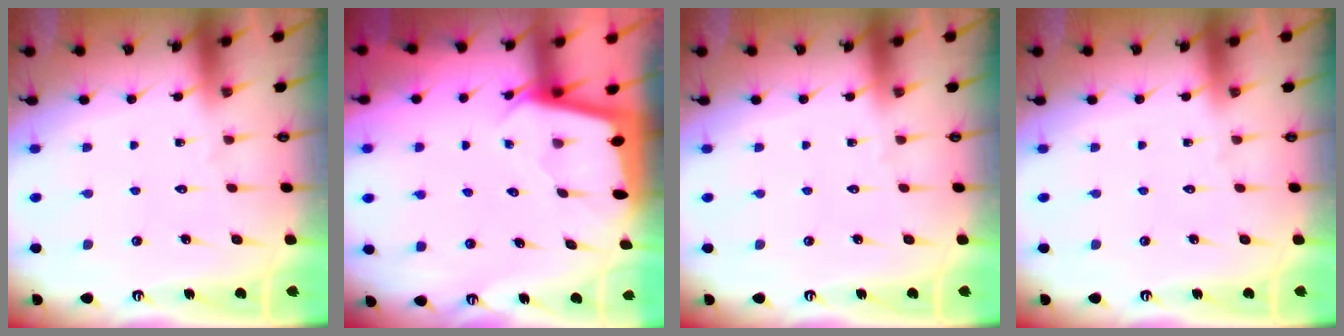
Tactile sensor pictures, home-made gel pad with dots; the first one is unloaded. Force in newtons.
{"total": 2.1, "press": 2.0, "slide": 0.2}
{"total": 0.0}
{"total": 0.0}